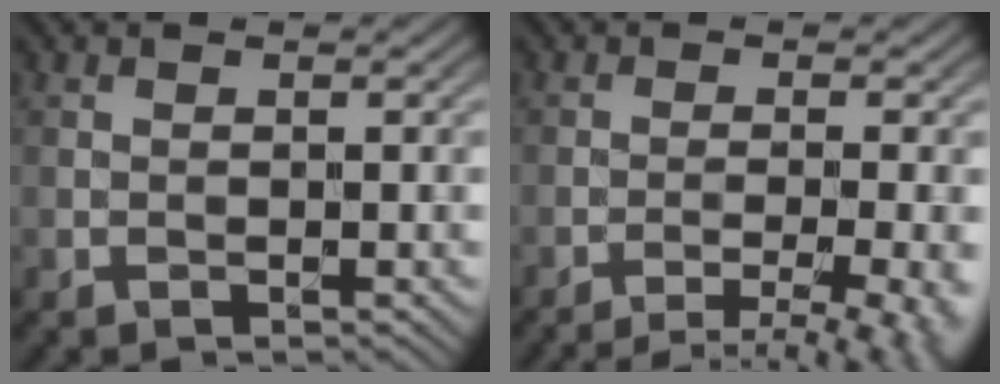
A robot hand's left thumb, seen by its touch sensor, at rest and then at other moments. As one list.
[{"total": 7.1, "force": [-4.1, 1.5, 5.6], "torque": [-0.072, -0.005, -0.050]}]